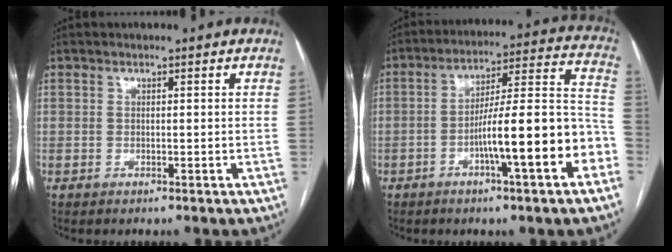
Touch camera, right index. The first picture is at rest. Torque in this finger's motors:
{"motor_torque": [2.14, 0.00, 1.02, 0.21]}